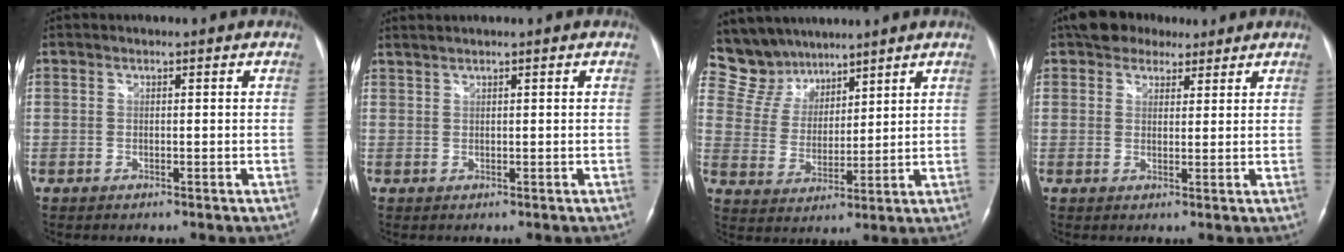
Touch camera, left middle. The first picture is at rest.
{"total": 1.5, "force": [1.3, -0.1, 0.7], "torque": [-0.017, 0.011, 0.030]}
{"total": 8.5, "force": [7.6, 3.8, 0.0], "torque": [-0.012, 0.019, 0.161]}
{"total": 6.1, "force": [4.6, 3.5, 2.0], "torque": [-0.030, 0.023, 0.079]}